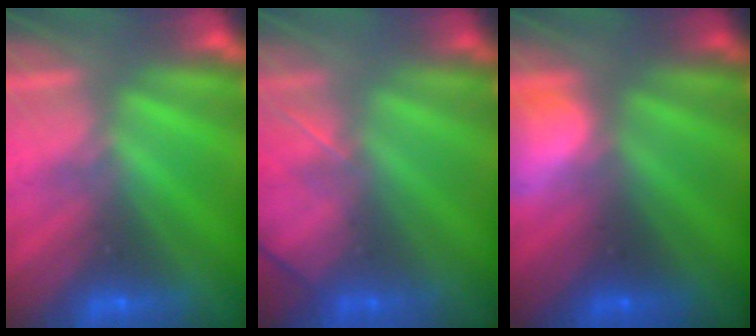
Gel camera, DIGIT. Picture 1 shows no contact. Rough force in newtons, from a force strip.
{"total": 2.0}
{"total": 2.7}